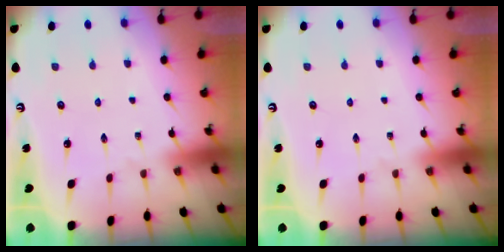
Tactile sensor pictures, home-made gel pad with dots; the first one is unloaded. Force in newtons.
{"total": 0.0}